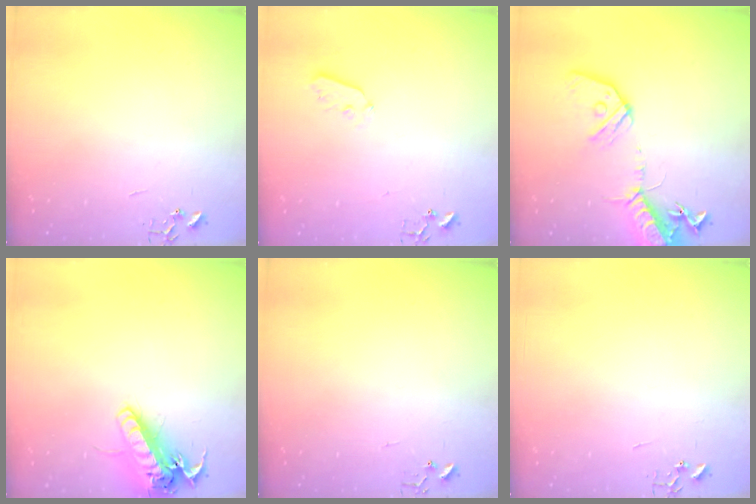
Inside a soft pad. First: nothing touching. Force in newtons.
{"total": 4.4, "press": 4.3, "slide": 0.8}
{"total": 16.0, "press": 15.7, "slide": 3.0}
{"total": 16.4, "press": 16.1, "slide": 3.2}
{"total": 4.2, "press": 4.2, "slide": 0.4}
{"total": 0.0}